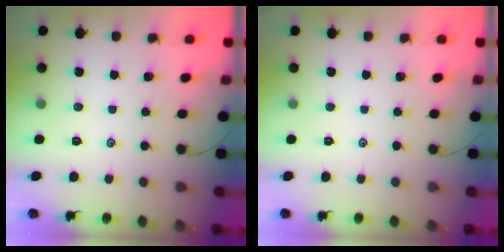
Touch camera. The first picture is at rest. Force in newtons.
{"total": 0.0}